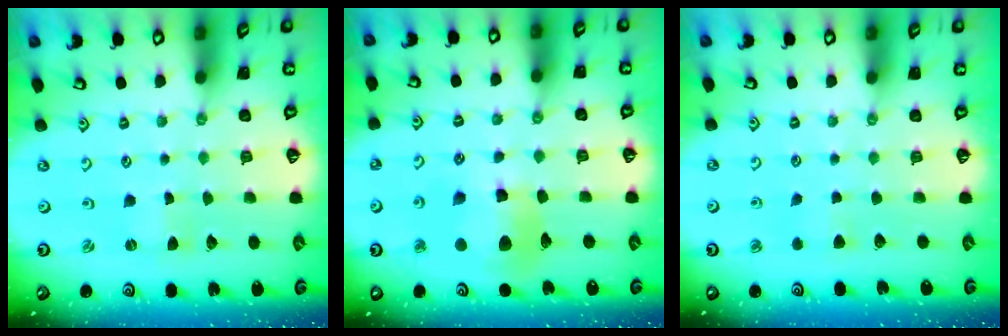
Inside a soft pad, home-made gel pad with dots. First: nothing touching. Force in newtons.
{"total": 12.4, "press": 12.4, "slide": 1.5}
{"total": 3.6, "press": 3.6, "slide": 0.5}